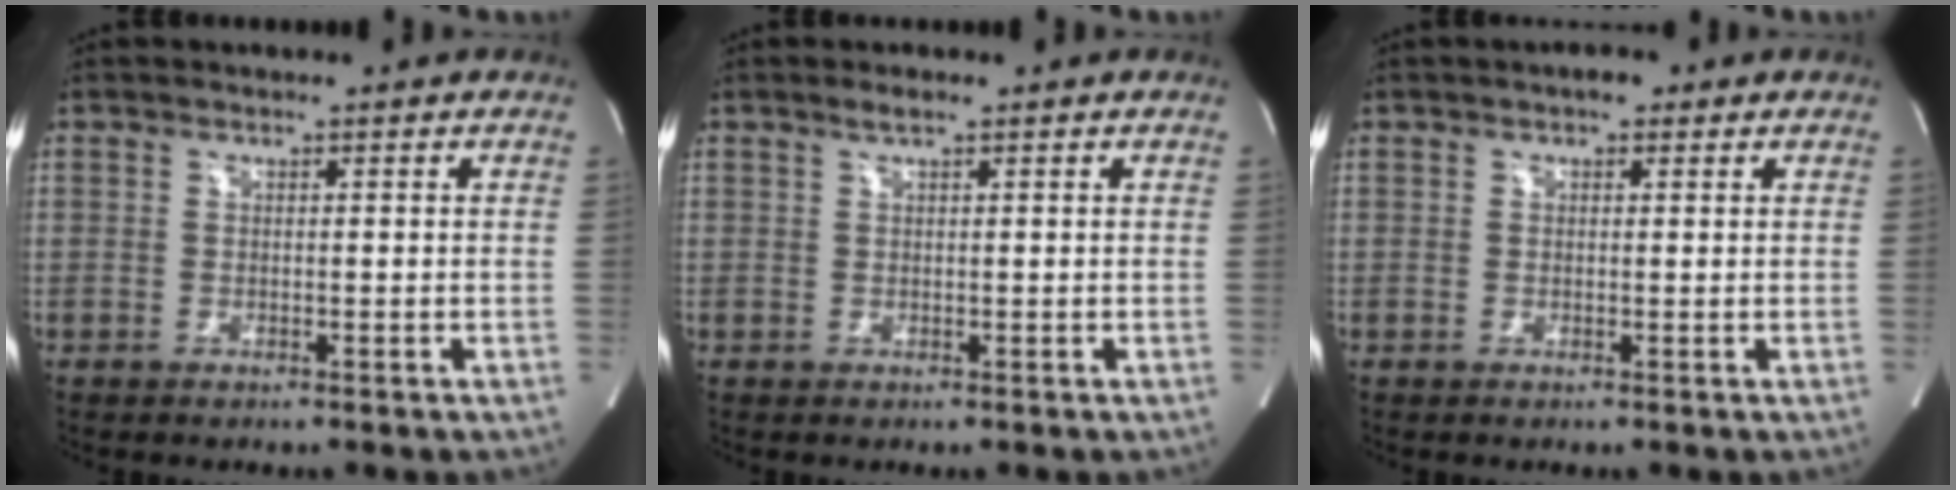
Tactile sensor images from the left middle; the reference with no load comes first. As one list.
[{"total": 1.4, "force": [0.9, 0.2, 1.0], "torque": [-0.022, 0.005, 0.018]}, {"total": 2.0, "force": [1.2, 1.0, 1.2], "torque": [-0.019, 0.011, 0.015]}]